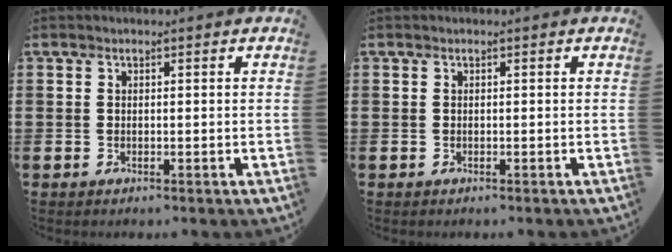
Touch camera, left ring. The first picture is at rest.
{"total": 0.0}